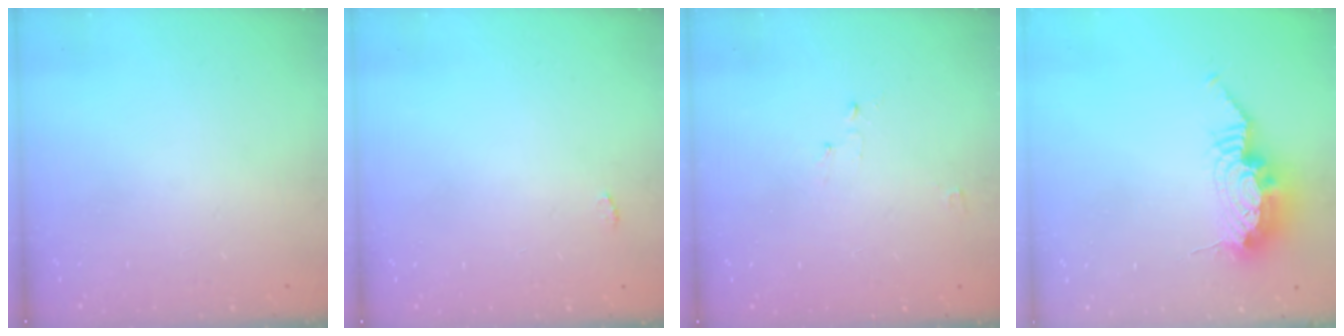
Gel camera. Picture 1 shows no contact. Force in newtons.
{"total": 2.2, "press": 2.1, "slide": 0.3}
{"total": 2.4, "press": 2.4, "slide": 0.3}
{"total": 11.8, "press": 11.7, "slide": 0.9}